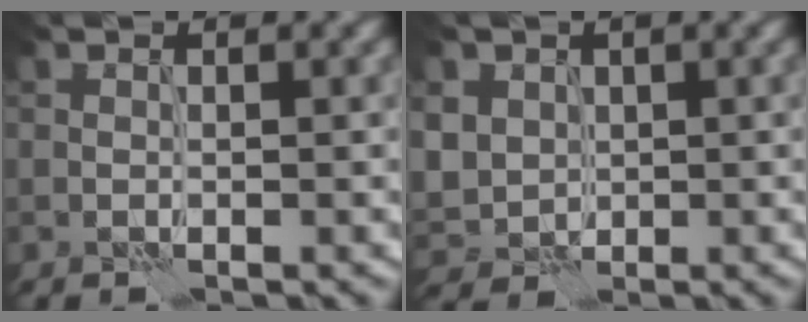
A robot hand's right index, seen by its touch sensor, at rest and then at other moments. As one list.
[{"total": 3.3, "force": [1.0, 3.0, 1.0], "torque": [-0.042, 0.001, 0.023]}]